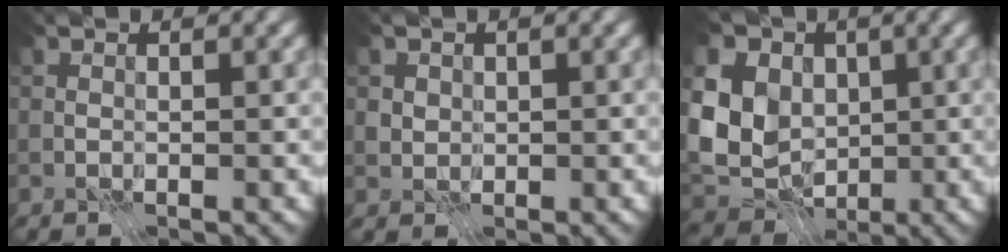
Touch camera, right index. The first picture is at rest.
{"total": 1.2, "force": [0.3, 1.1, 0.3], "torque": [-0.010, -0.007, 0.011]}
{"total": 10.9, "force": [1.5, 9.0, 6.0], "torque": [-0.131, 0.016, 0.006]}